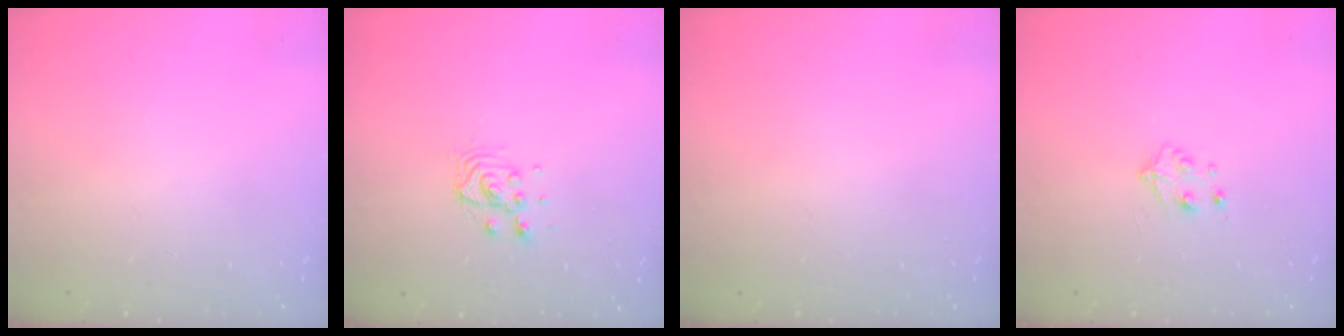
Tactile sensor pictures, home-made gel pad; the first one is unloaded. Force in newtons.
{"total": 6.4, "press": 6.4, "slide": 0.2}
{"total": 0.0}
{"total": 4.9, "press": 4.9, "slide": 0.7}